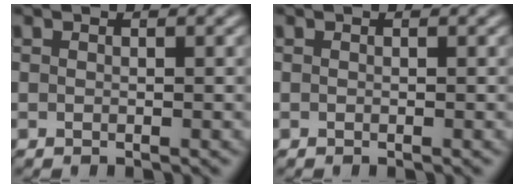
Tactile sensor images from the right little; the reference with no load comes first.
{"total": 0.0}